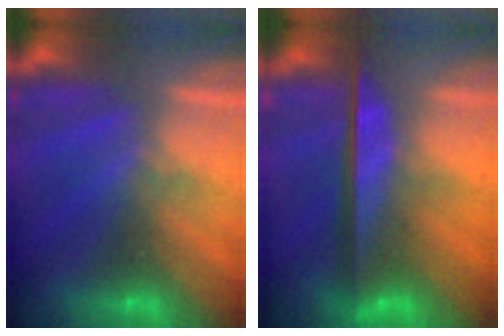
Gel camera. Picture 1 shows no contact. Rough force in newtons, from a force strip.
{"total": 11.2}